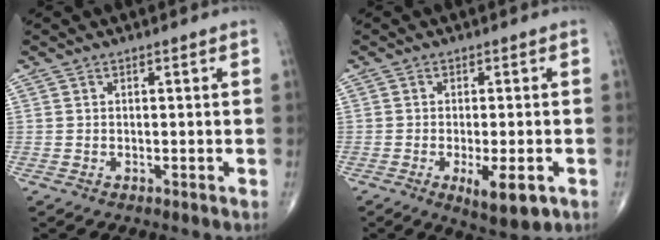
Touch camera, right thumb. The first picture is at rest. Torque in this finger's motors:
{"motor_torque": [-0.16, 0.08, 0.02, 0.08, 0.05]}